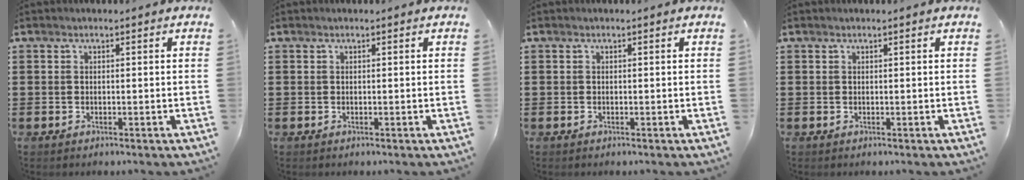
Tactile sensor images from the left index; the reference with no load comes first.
{"total": 0.0}
{"total": 0.0}
{"total": 0.0}